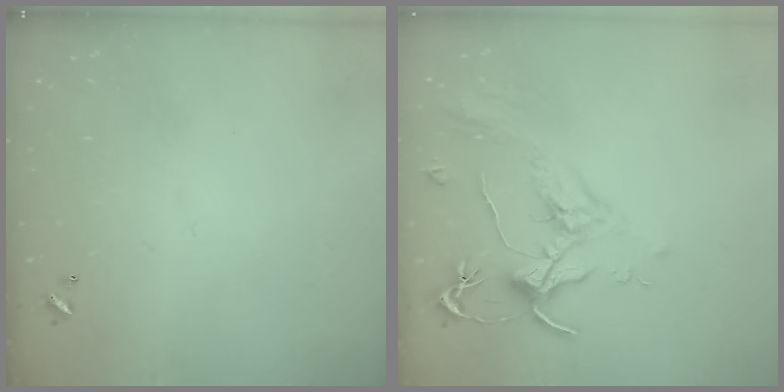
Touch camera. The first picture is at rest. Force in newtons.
{"total": 1.8, "press": 1.7, "slide": 0.8}